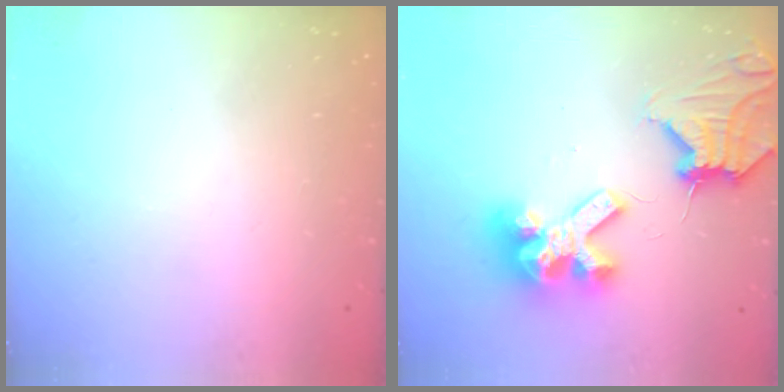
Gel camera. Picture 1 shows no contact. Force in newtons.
{"total": 16.5, "press": 16.4, "slide": 1.7}